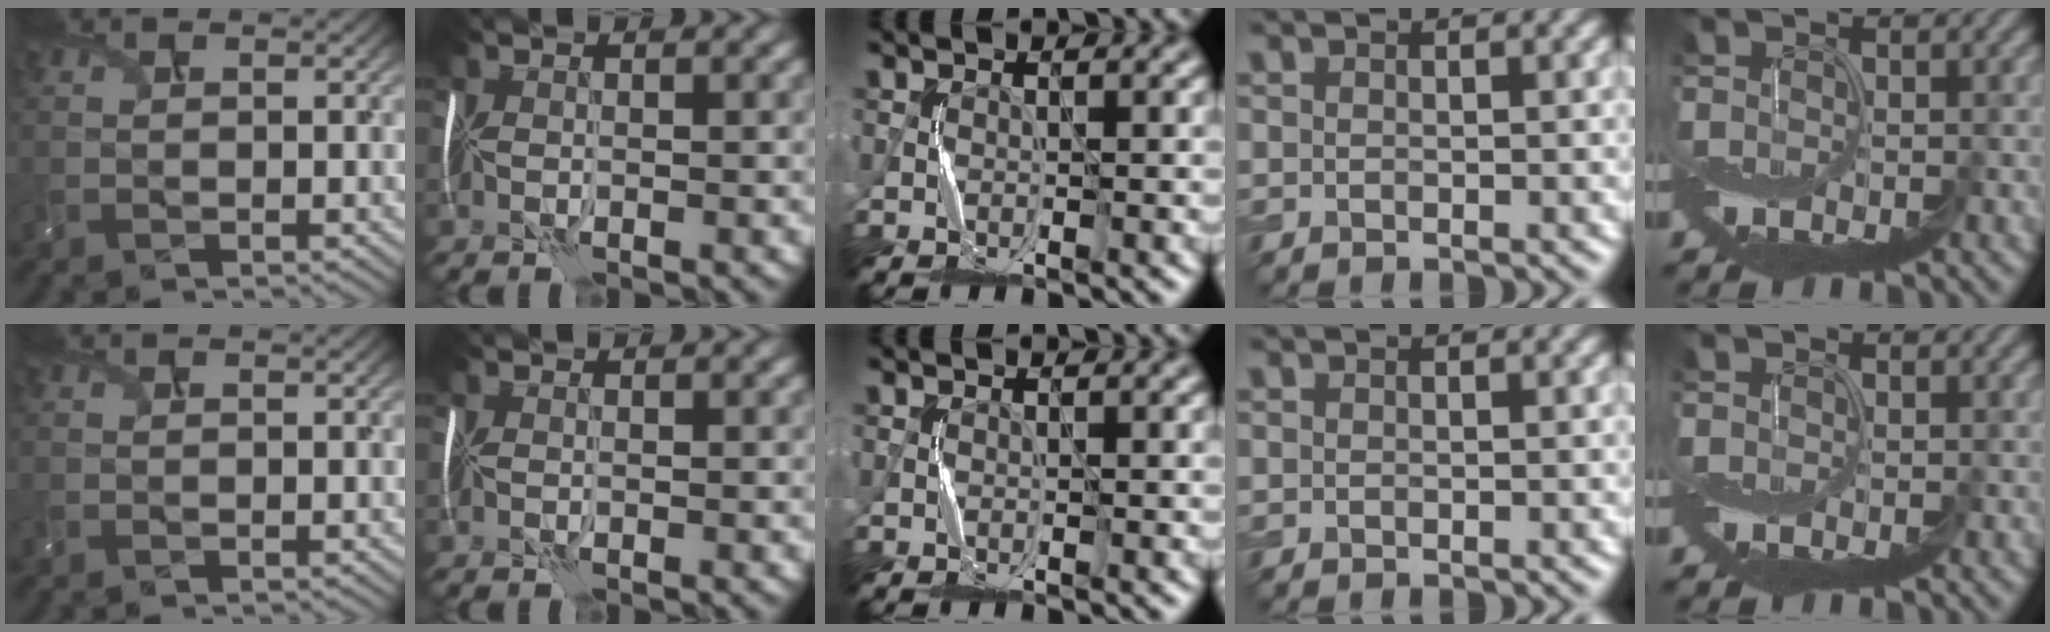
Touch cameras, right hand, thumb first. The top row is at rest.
{}